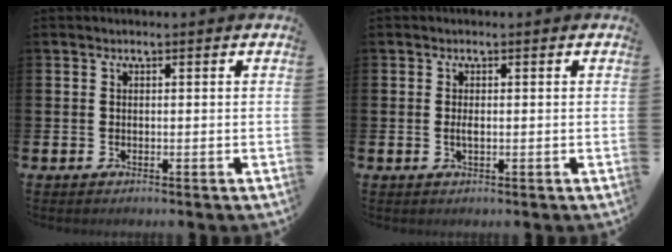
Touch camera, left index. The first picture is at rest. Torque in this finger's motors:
{"motor_torque": [0.38, 0.14, -0.01, 0.07]}